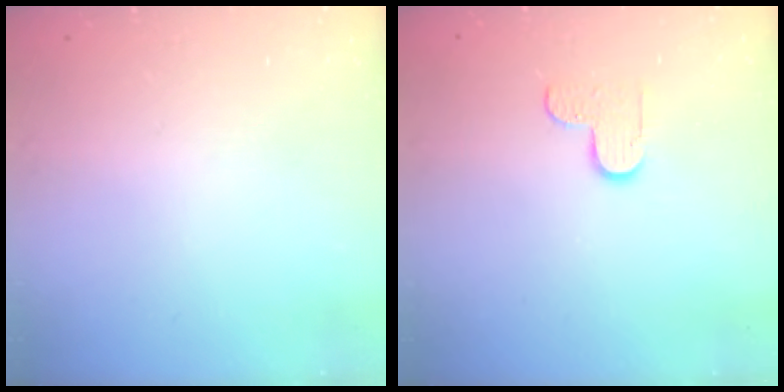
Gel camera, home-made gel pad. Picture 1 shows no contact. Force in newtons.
{"total": 5.1, "press": 5.1, "slide": 0.5}